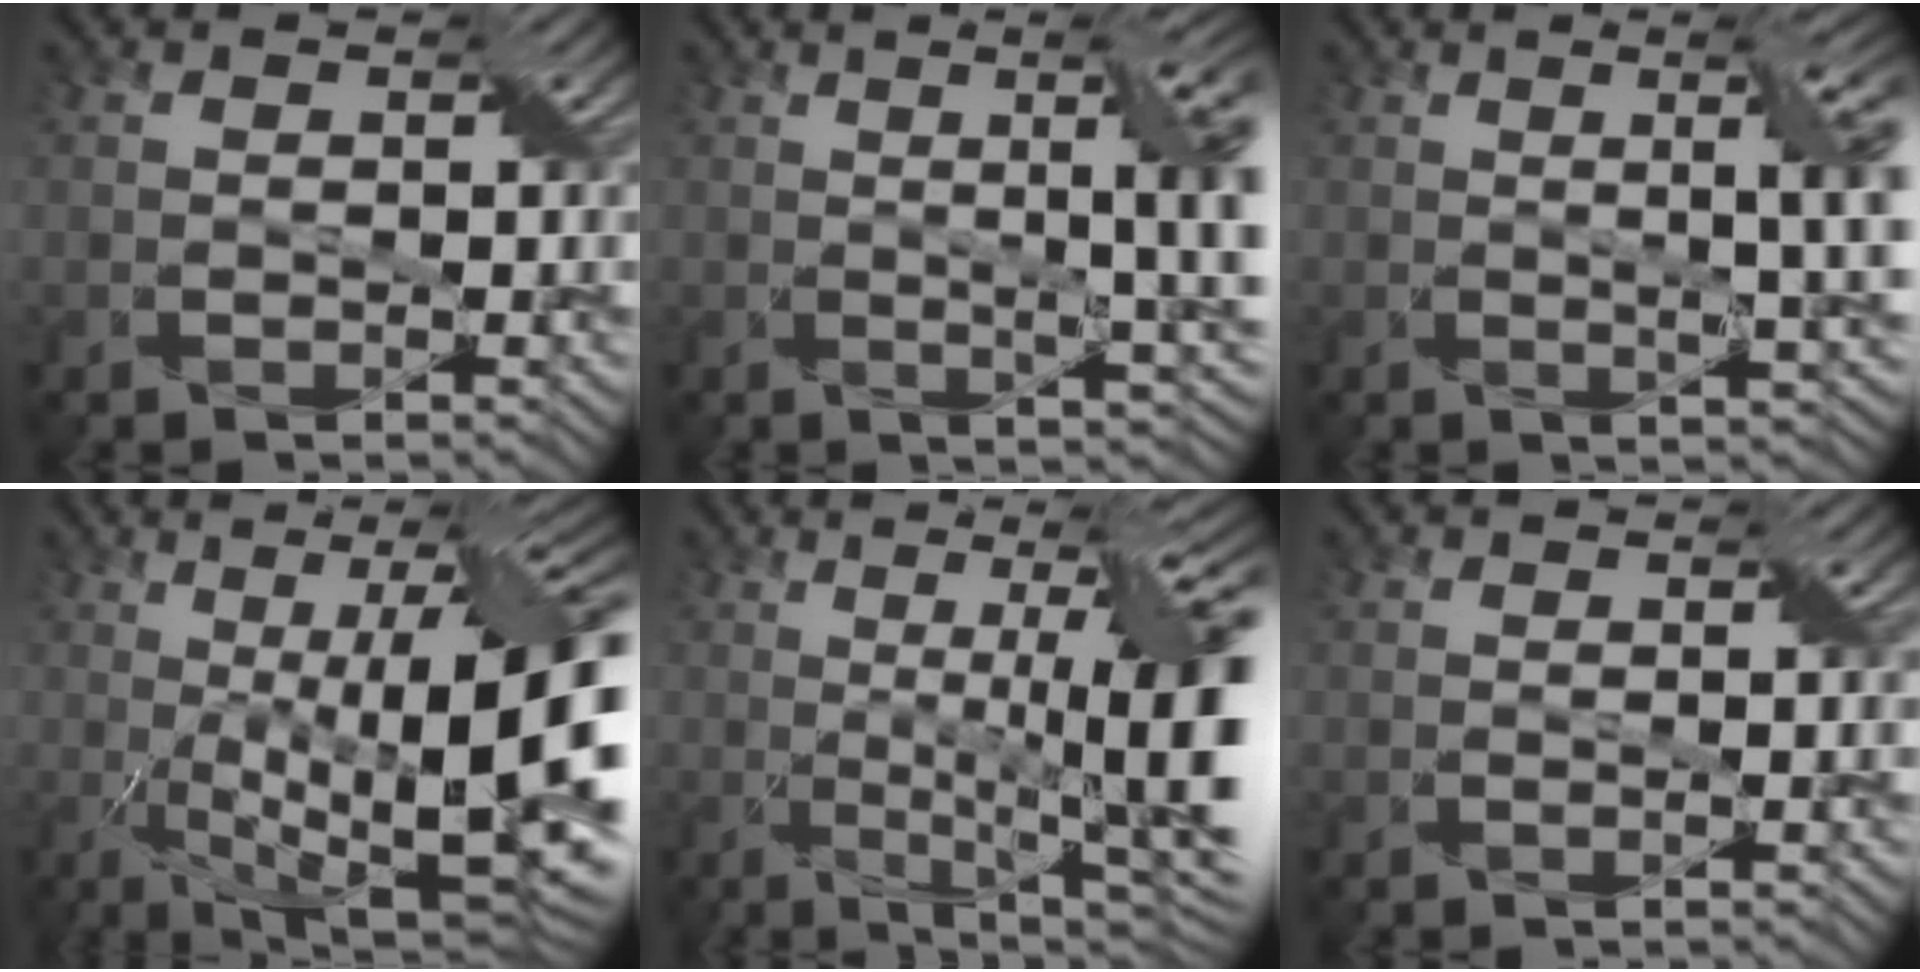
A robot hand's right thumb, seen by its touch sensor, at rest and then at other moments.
{"total": 11.4, "force": [1.4, 3.0, 10.9], "torque": [-0.121, 0.019, 0.012]}
{"total": 8.4, "force": [1.4, 2.1, 8.1], "torque": [-0.098, 0.011, 0.017]}
{"total": 19.1, "force": [-0.2, 5.6, 18.3], "torque": [-0.261, 0.010, 0.001]}
{"total": 15.8, "force": [1.5, 3.8, 15.2], "torque": [-0.205, 0.010, 0.033]}
{"total": 0.6, "force": [0.2, -0.3, 0.5], "torque": [-0.007, 0.000, 0.001]}